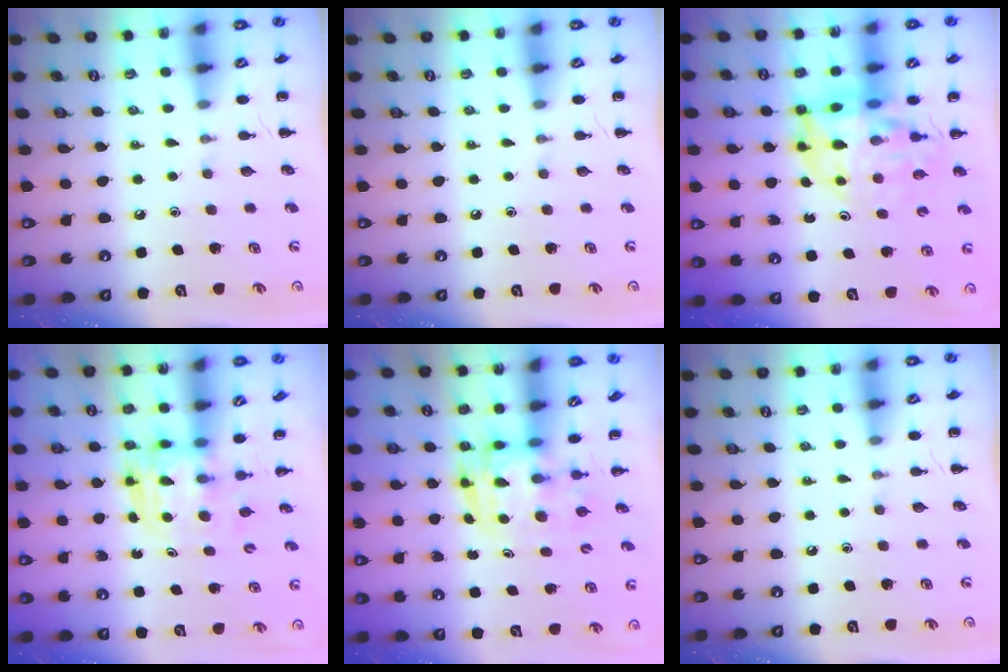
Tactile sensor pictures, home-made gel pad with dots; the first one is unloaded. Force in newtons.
{"total": 0.0}
{"total": 13.2, "press": 12.6, "slide": 3.8}
{"total": 3.6, "press": 3.6, "slide": 0.3}
{"total": 3.3, "press": 3.2, "slide": 0.6}
{"total": 0.0}